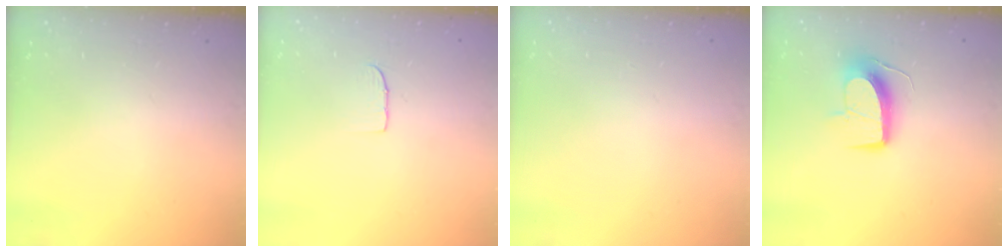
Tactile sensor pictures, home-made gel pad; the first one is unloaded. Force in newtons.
{"total": 4.3, "press": 4.3, "slide": 0.3}
{"total": 0.8, "press": 0.4, "slide": 0.7}
{"total": 11.6, "press": 11.6, "slide": 0.1}